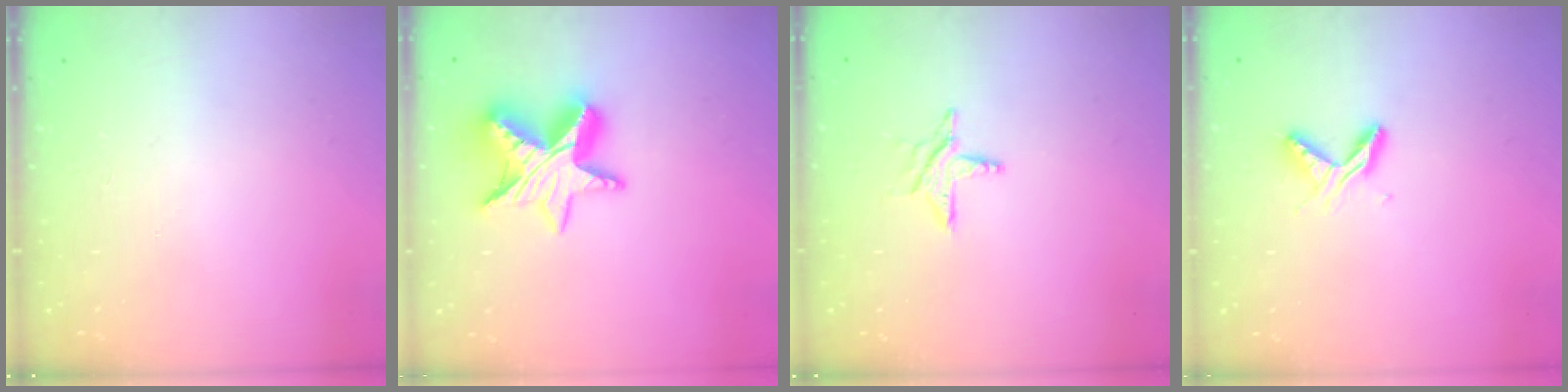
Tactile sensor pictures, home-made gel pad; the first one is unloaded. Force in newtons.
{"total": 12.9, "press": 12.9, "slide": 0.9}
{"total": 5.7, "press": 5.7, "slide": 0.4}
{"total": 6.1, "press": 6.1, "slide": 0.7}